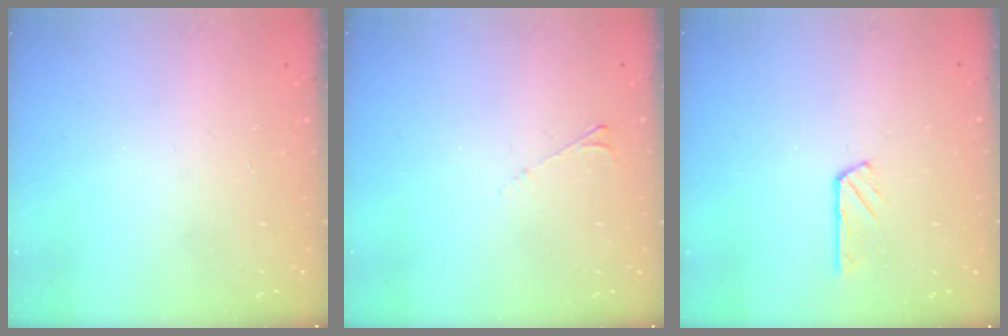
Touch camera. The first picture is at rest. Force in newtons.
{"total": 2.6, "press": 2.6, "slide": 0.5}
{"total": 2.7, "press": 2.7, "slide": 0.3}